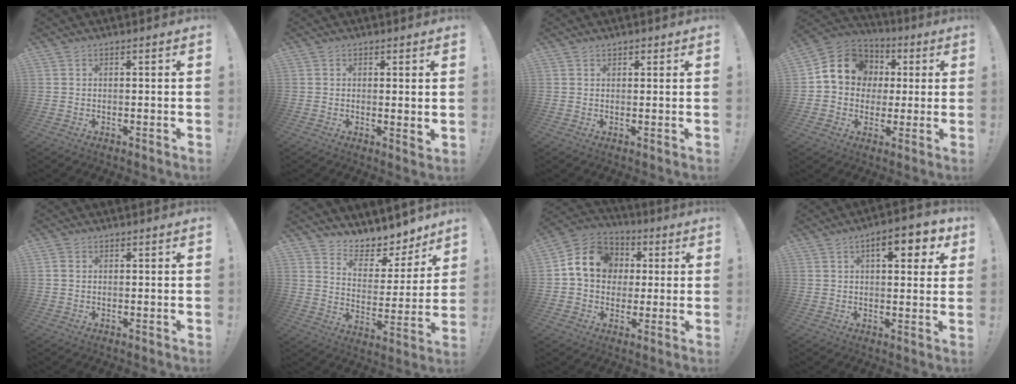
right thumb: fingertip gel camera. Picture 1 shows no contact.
{"total": 1.9, "force": [1.2, 0.1, 1.4], "torque": [-0.004, -0.012, 0.017]}
{"total": 1.5, "force": [0.9, 1.1, 0.4], "torque": [0.004, -0.004, 0.015]}
{"total": 14.6, "force": [3.2, 12.5, 6.6], "torque": [-0.090, 0.000, 0.070]}
{"total": 1.4, "force": [0.5, 1.1, 0.7], "torque": [-0.022, 0.007, 0.012]}
{"total": 7.5, "force": [6.5, 3.3, 1.9], "torque": [-0.025, -0.068, 0.115]}
{"total": 13.6, "force": [2.4, 11.7, 6.5], "torque": [-0.094, 0.011, 0.055]}
{"total": 9.3, "force": [3.9, 3.6, 7.6], "torque": [-0.084, -0.012, 0.056]}